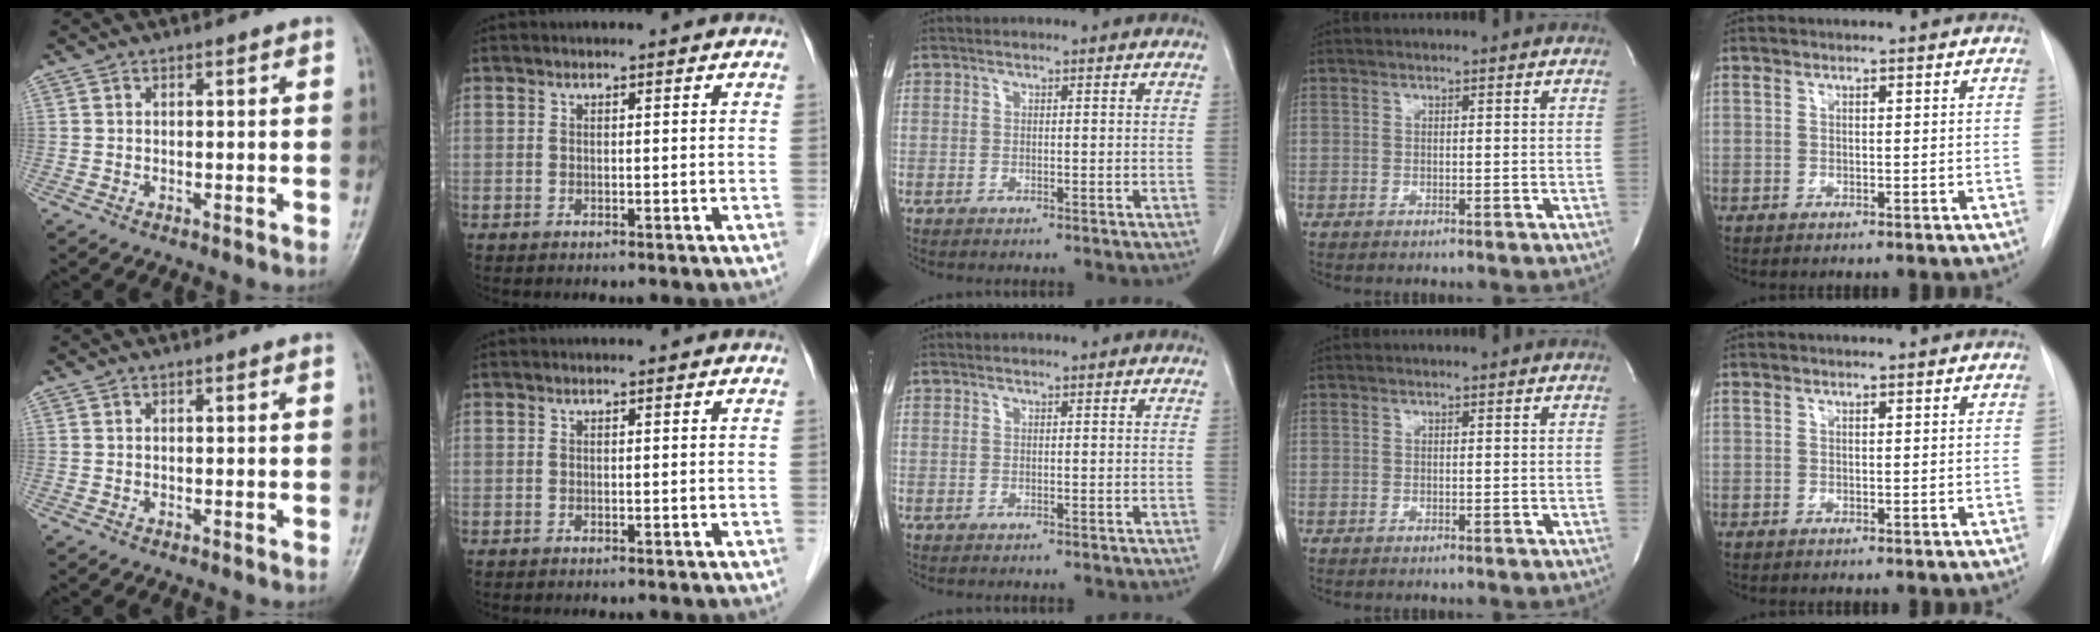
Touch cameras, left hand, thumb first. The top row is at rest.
{}